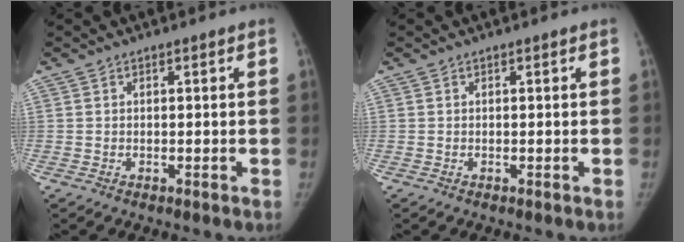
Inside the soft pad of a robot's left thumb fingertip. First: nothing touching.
{"total": 0.0}